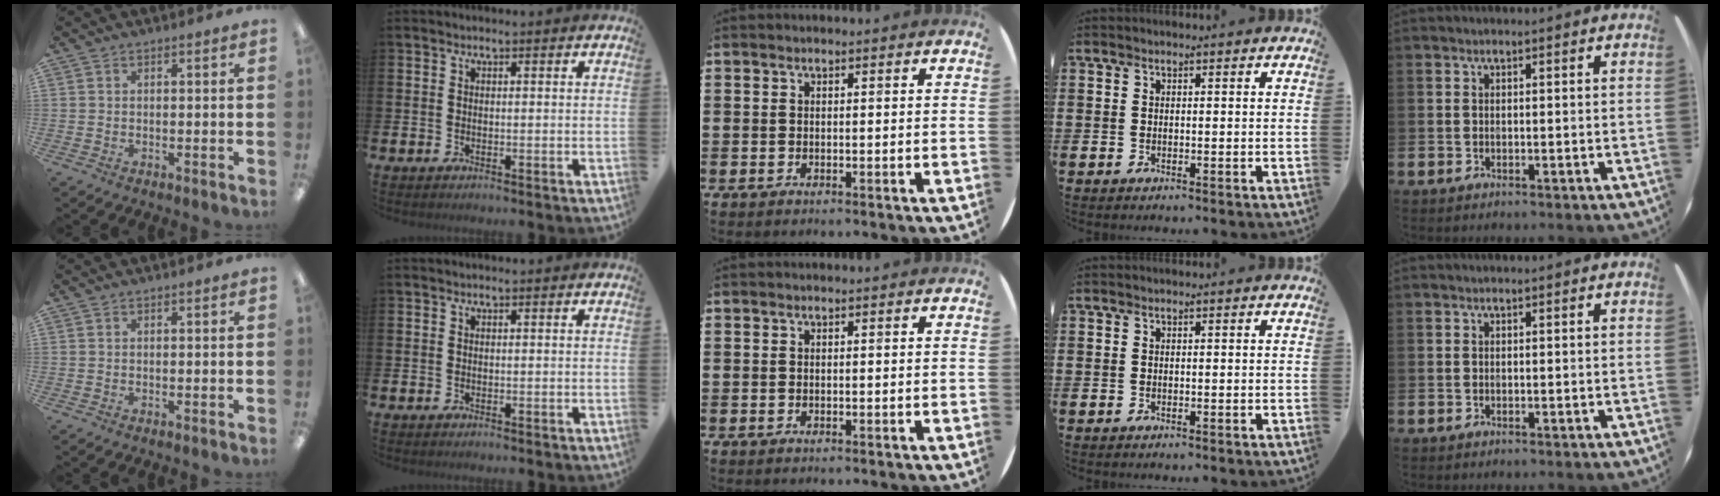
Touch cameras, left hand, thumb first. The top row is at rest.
{}